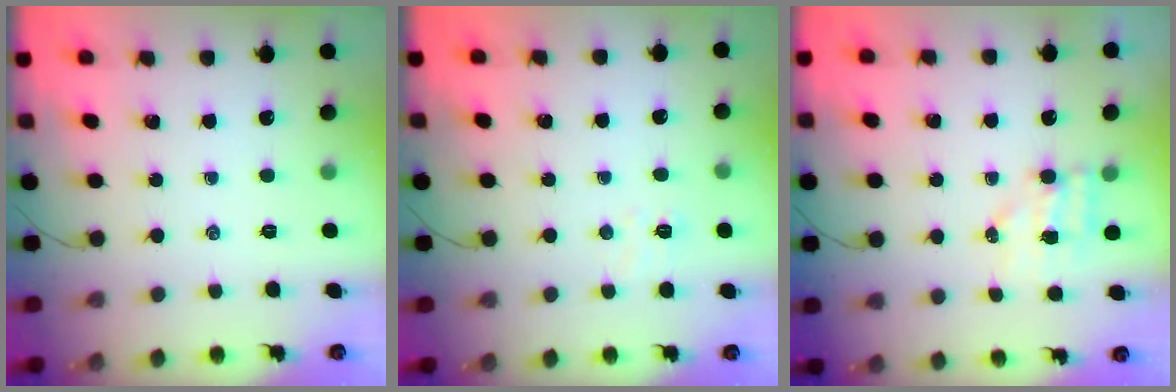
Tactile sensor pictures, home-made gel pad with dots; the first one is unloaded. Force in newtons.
{"total": 4.2, "press": 4.1, "slide": 0.9}
{"total": 5.0, "press": 5.0, "slide": 0.7}